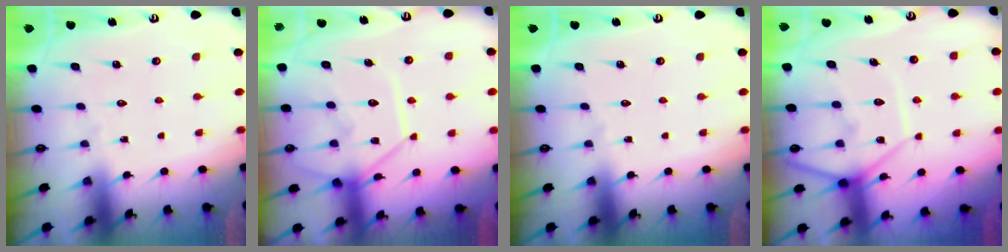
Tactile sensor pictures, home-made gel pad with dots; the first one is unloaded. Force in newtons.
{"total": 12.4, "press": 12.4, "slide": 1.3}
{"total": 0.0}
{"total": 10.6, "press": 10.5, "slide": 1.2}